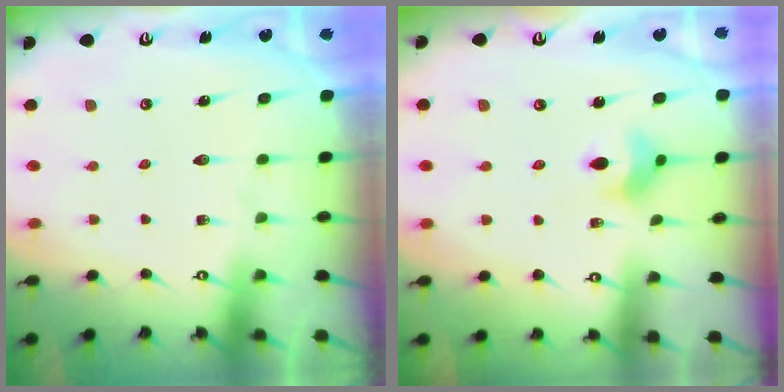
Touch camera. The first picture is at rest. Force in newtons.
{"total": 7.3, "press": 7.2, "slide": 1.2}